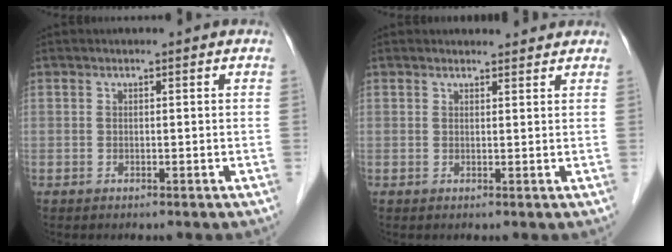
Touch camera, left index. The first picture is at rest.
{"total": 3.4, "force": [3.3, 0.9, 0.4], "torque": [-0.007, 0.010, 0.038]}